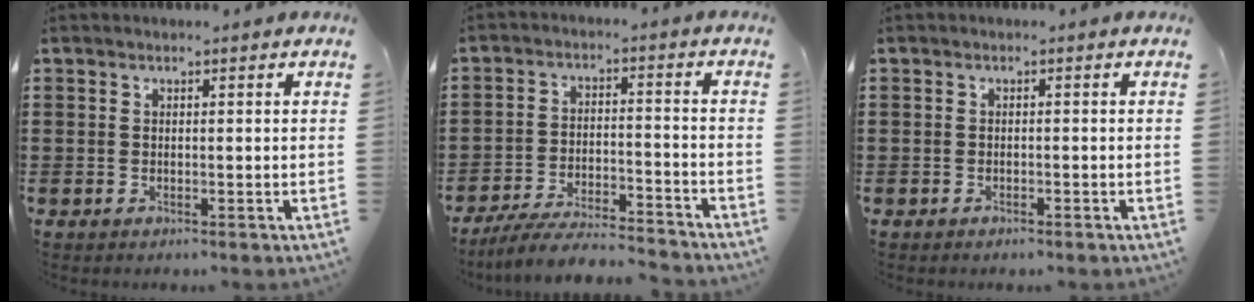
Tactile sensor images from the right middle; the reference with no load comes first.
{"total": 6.9, "force": [-6.5, 0.6, 2.4], "torque": [-0.052, -0.001, -0.127]}
{"total": 0.7, "force": [-0.7, 0.3, 0.1], "torque": [-0.001, 0.002, -0.015]}